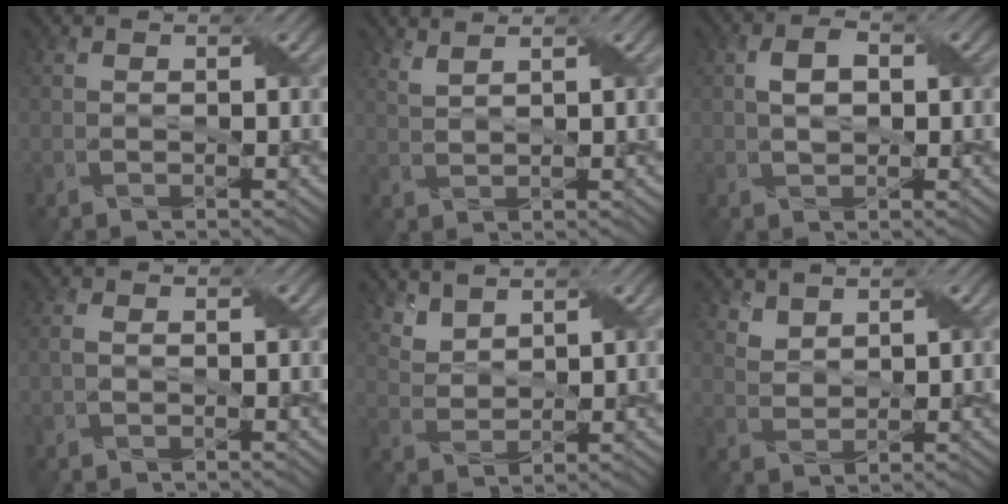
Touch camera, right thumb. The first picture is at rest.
{"total": 2.2, "force": [1.8, 0.5, 1.1], "torque": [-0.020, 0.003, 0.028]}
{"total": 3.1, "force": [0.6, 1.9, 2.3], "torque": [-0.047, 0.004, 0.008]}
{"total": 0.8, "force": [0.0, 0.4, 0.7], "torque": [-0.020, 0.003, -0.002]}
{"total": 3.1, "force": [2.8, 1.1, 0.8], "torque": [-0.029, -0.007, 0.070]}
{"total": 2.3, "force": [2.0, 1.0, 0.4], "torque": [-0.016, -0.003, 0.046]}